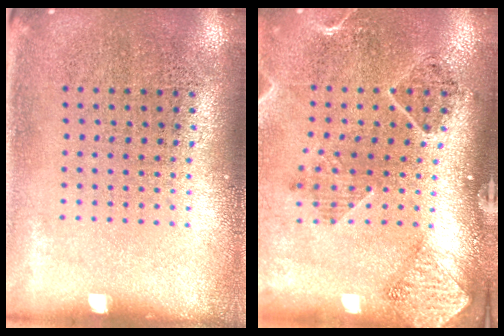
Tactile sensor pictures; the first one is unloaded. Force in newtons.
{"total": 1.6, "press": 1.6, "slide": 0.0}